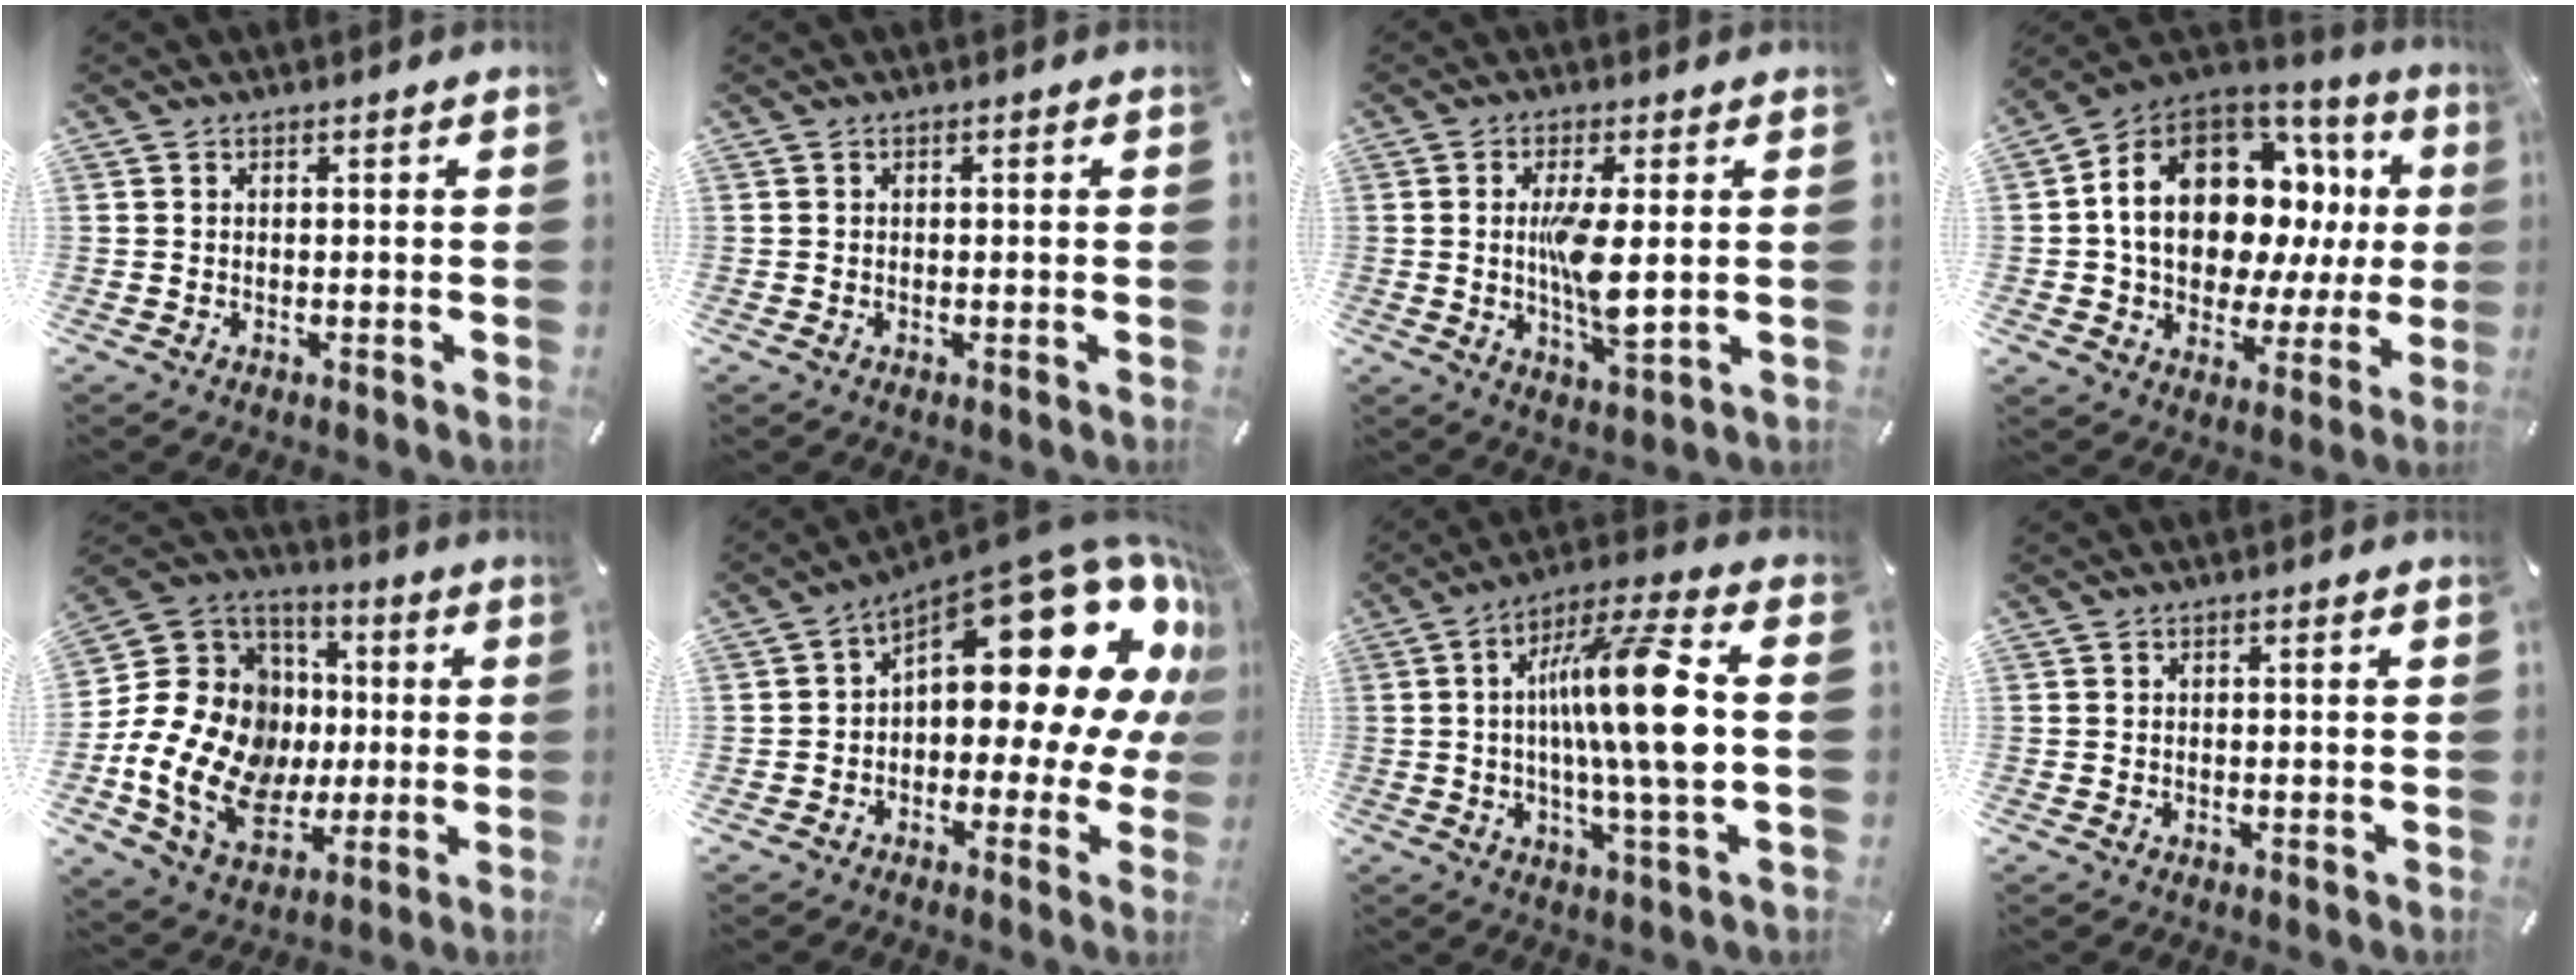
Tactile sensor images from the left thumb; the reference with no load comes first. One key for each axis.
{"total": 0.7, "fx": 0.0, "fy": 0.2, "fz": 0.6, "tx": -0.013, "ty": -0.002, "tz": 0.001}
{"total": 8.9, "fx": 0.9, "fy": 2.7, "fz": 8.5, "tx": -0.171, "ty": -0.021, "tz": 0.010}
{"total": 17.6, "fx": 4.5, "fy": 11.9, "fz": 12.1, "tx": -0.210, "ty": -0.039, "tz": 0.076}
{"total": 20.4, "fx": -3.0, "fy": 17.2, "fz": 10.5, "tx": -0.217, "ty": 0.005, "tz": -0.032}
{"total": 22.8, "fx": 10.3, "fy": 10.0, "fz": 17.8, "tx": -0.224, "ty": -0.092, "tz": 0.173}
{"total": 17.4, "fx": 1.2, "fy": 2.5, "fz": 17.2, "tx": -0.305, "ty": -0.012, "tz": 0.005}
{"total": 0.7, "fx": 0.2, "fy": 0.1, "fz": 0.7, "tx": -0.015, "ty": -0.001, "tz": 0.004}